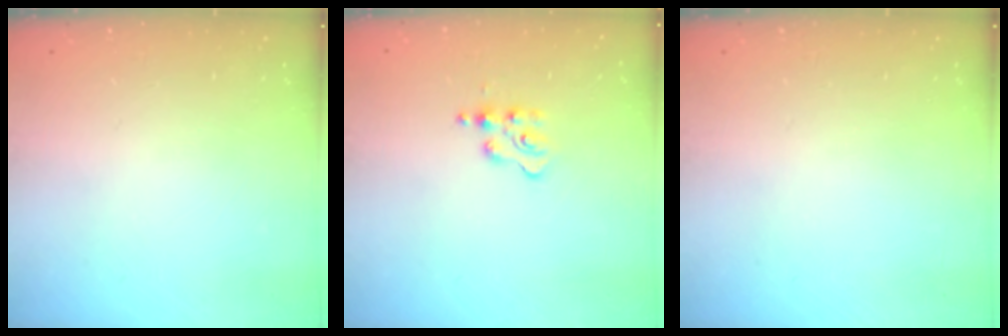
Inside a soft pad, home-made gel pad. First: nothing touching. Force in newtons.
{"total": 3.1, "press": 3.1, "slide": 0.5}
{"total": 0.0}